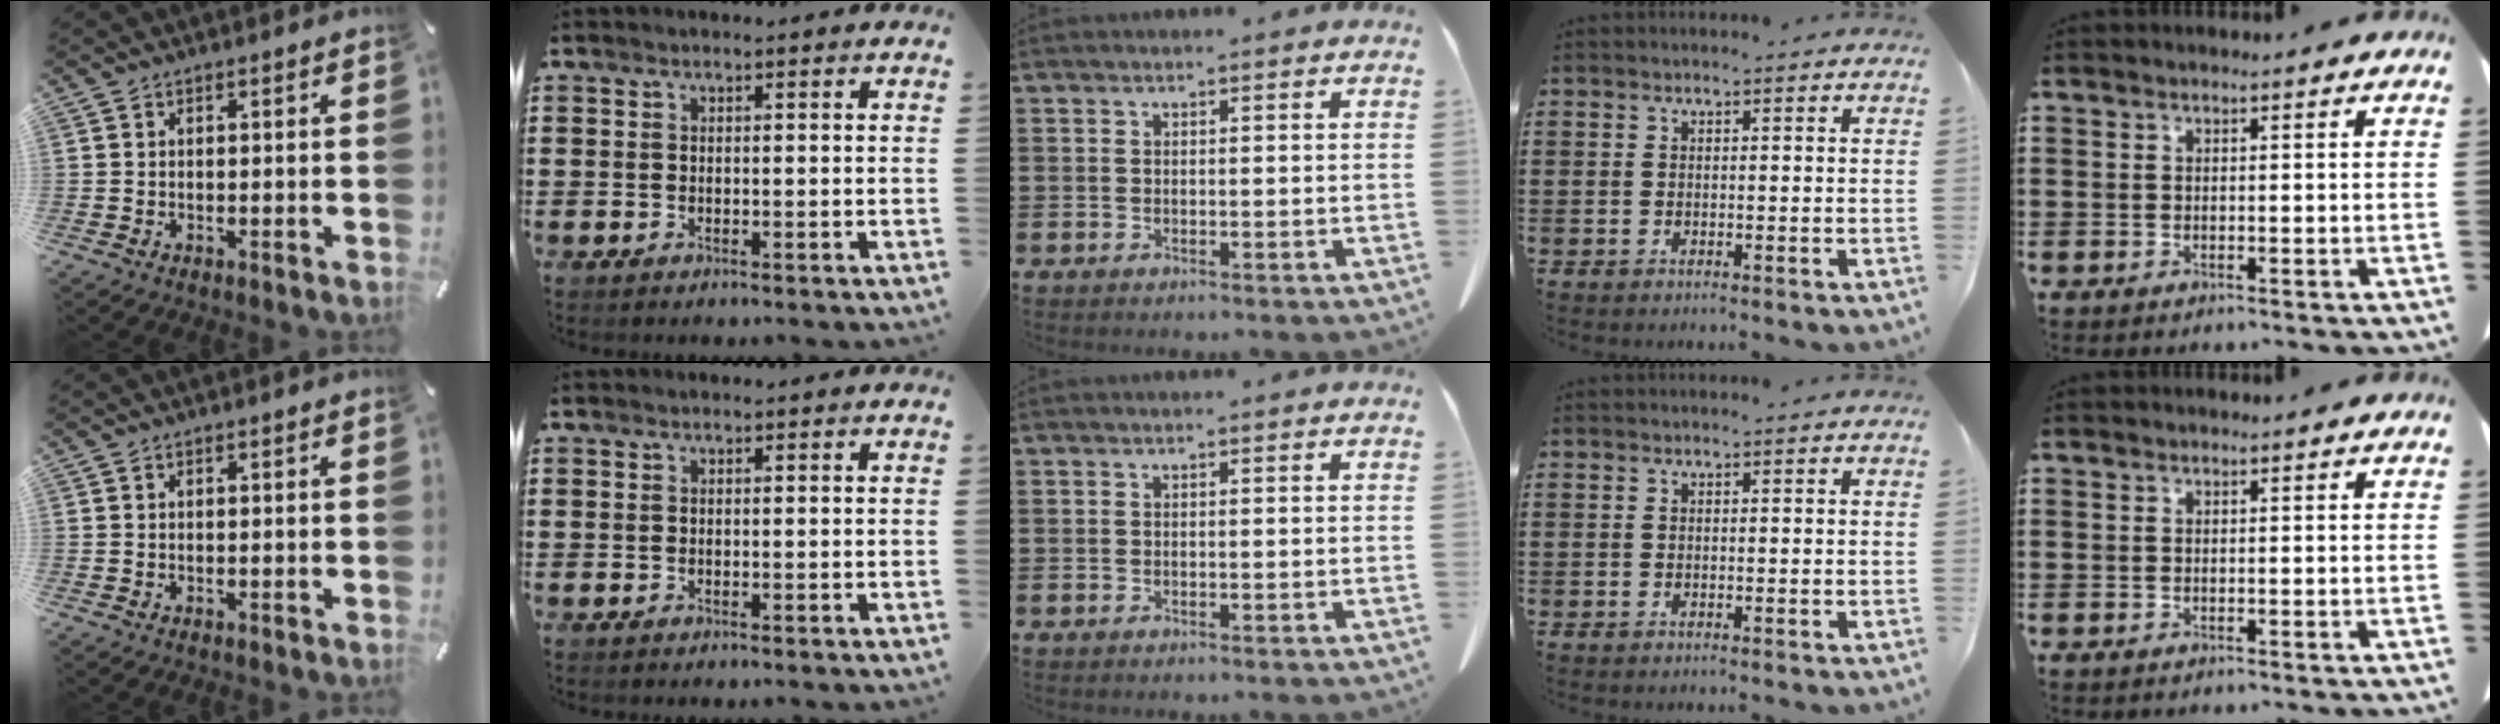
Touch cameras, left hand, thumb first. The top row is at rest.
{}